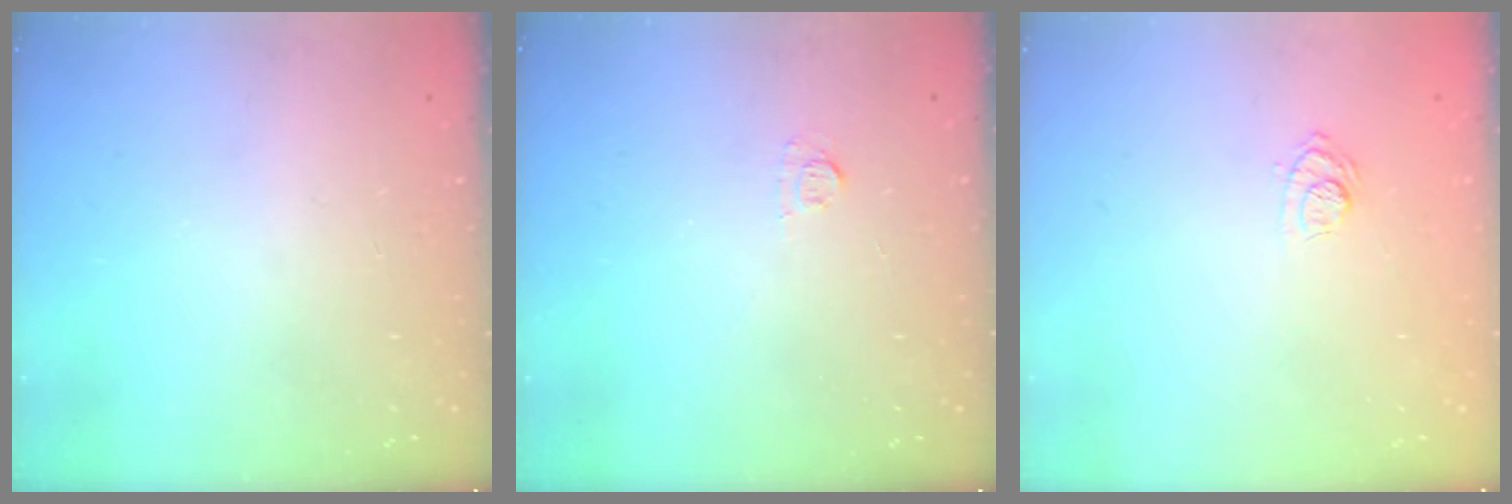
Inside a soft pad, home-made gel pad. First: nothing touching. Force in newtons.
{"total": 3.9, "press": 3.9, "slide": 0.5}
{"total": 7.8, "press": 7.6, "slide": 1.6}